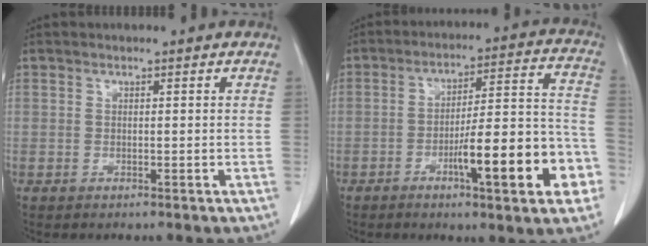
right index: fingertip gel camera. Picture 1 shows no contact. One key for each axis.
{"total": 15.9, "fx": -6.2, "fy": 2.3, "fz": 14.4, "tx": -0.196, "ty": 0.020, "tz": -0.087}